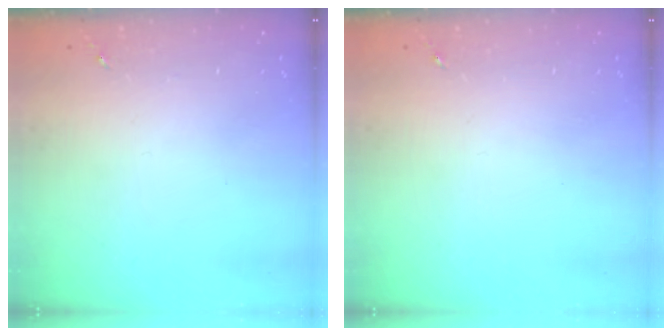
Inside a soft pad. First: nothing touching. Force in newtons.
{"total": 0.0}